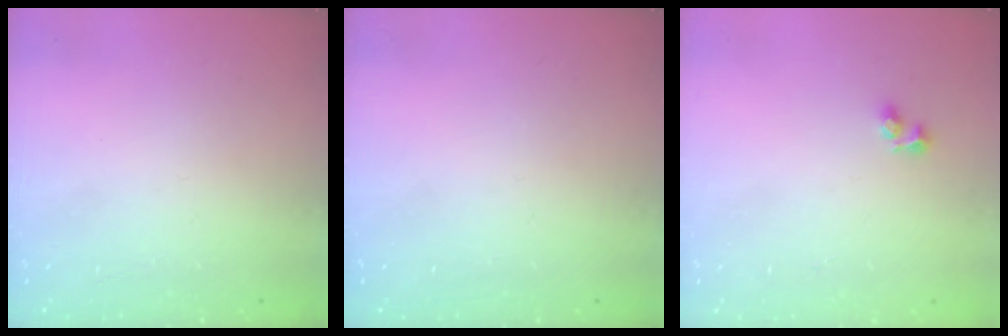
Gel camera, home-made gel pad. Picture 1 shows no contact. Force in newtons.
{"total": 0.0}
{"total": 4.6, "press": 4.3, "slide": 1.8}